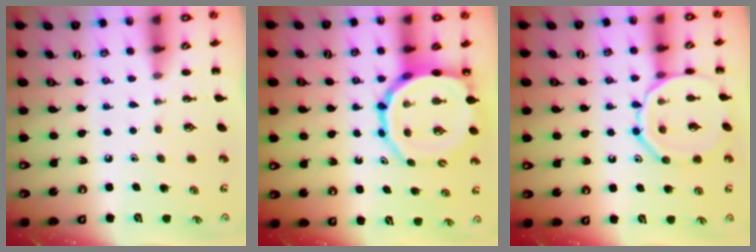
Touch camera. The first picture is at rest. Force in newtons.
{"total": 13.1, "press": 12.6, "slide": 3.4}
{"total": 13.8, "press": 13.8, "slide": 0.6}